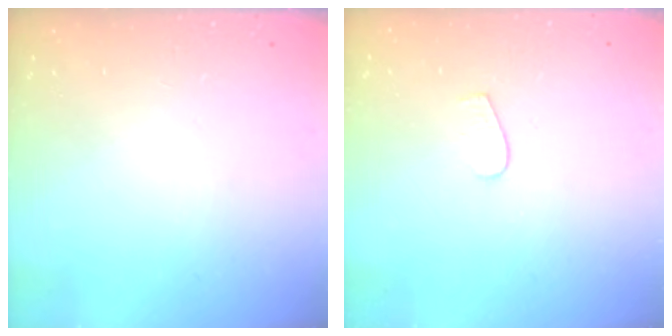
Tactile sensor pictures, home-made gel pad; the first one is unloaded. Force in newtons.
{"total": 3.3, "press": 3.3, "slide": 0.2}